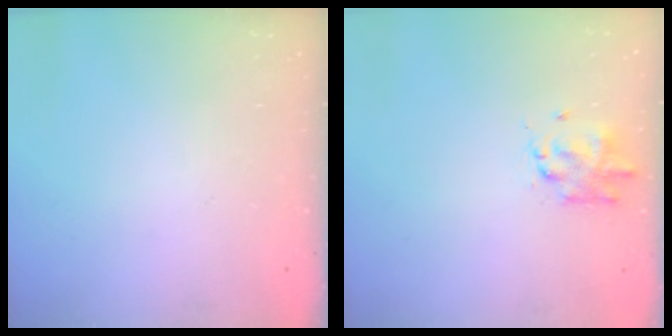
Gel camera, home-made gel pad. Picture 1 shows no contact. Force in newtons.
{"total": 2.0, "press": 1.9, "slide": 0.6}